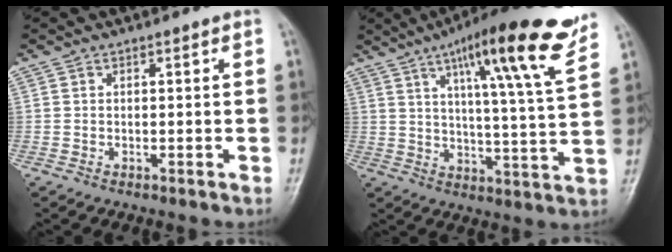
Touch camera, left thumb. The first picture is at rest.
{"total": 18.9, "force": [11.4, 2.1, 14.9], "torque": [-0.206, -0.051, 0.167]}